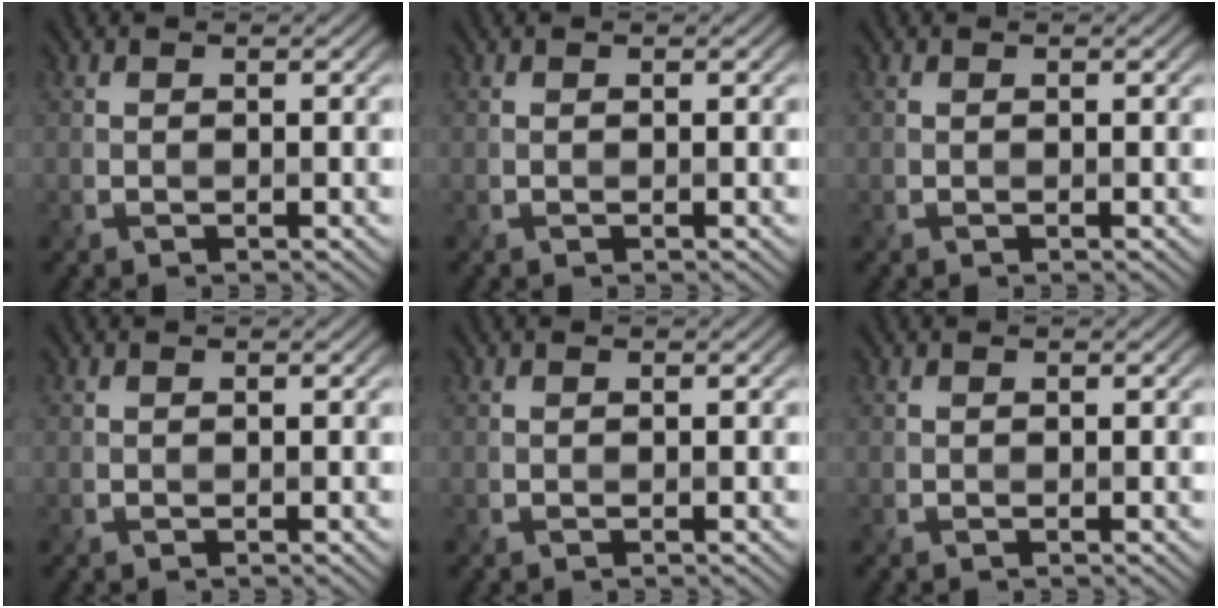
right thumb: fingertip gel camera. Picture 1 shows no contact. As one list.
[{"total": 0.0}, {"total": 0.0}, {"total": 0.0}, {"total": 0.0}, {"total": 0.0}]